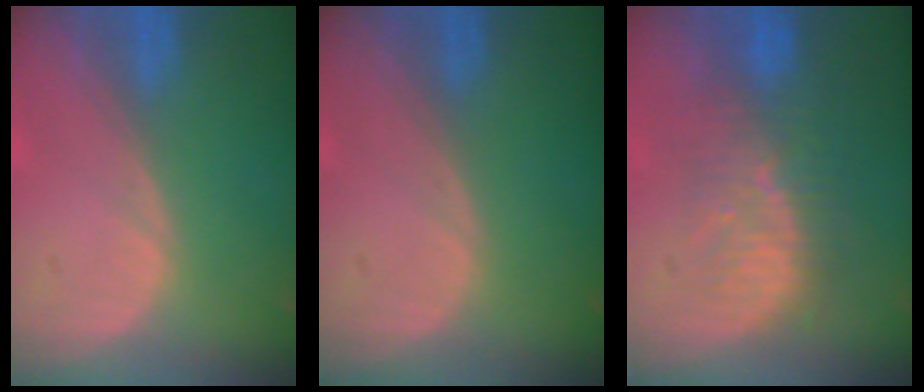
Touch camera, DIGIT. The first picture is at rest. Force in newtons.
{"total": 0.0}
{"total": 9.0, "press": 8.1, "slide": 3.7}